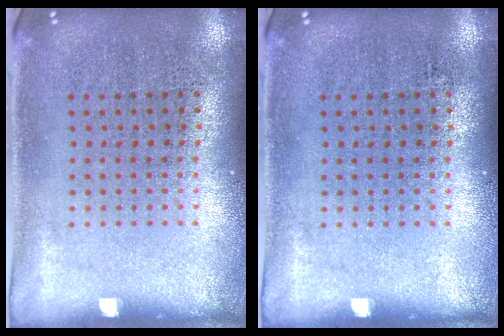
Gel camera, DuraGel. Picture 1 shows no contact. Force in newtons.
{"total": 0.0}